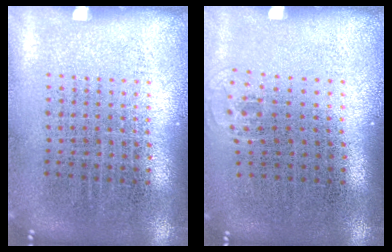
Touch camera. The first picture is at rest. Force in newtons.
{"total": 0.6, "press": 0.4, "slide": 0.4}